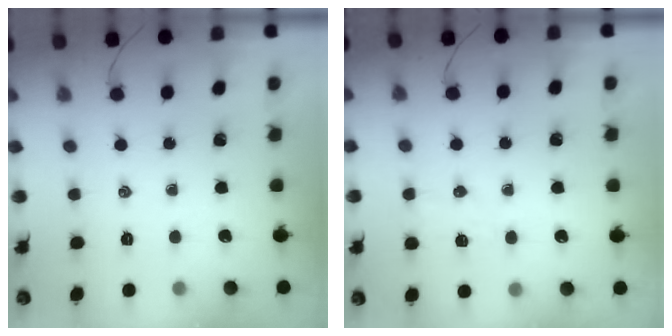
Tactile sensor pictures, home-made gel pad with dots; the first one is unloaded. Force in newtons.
{"total": 4.3, "press": 4.2, "slide": 1.0}